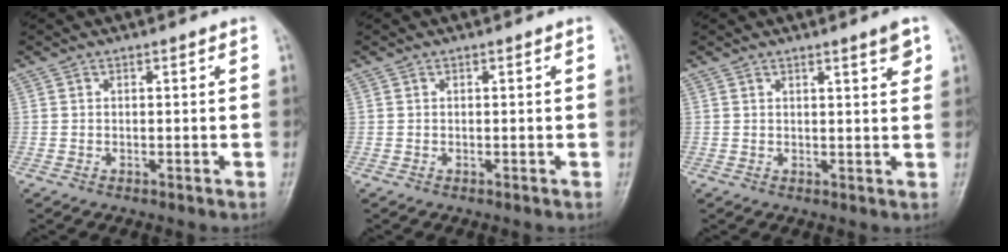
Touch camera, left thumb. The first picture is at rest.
{"total": 0.0}
{"total": 3.1, "force": [1.9, 0.3, 2.4], "torque": [-0.030, -0.012, 0.027]}